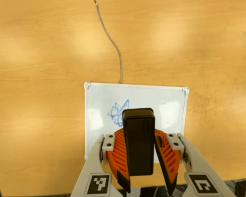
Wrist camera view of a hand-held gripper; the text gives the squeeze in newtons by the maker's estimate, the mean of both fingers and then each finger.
{"total": 7.5, "left": 8.1, "right": 6.9}